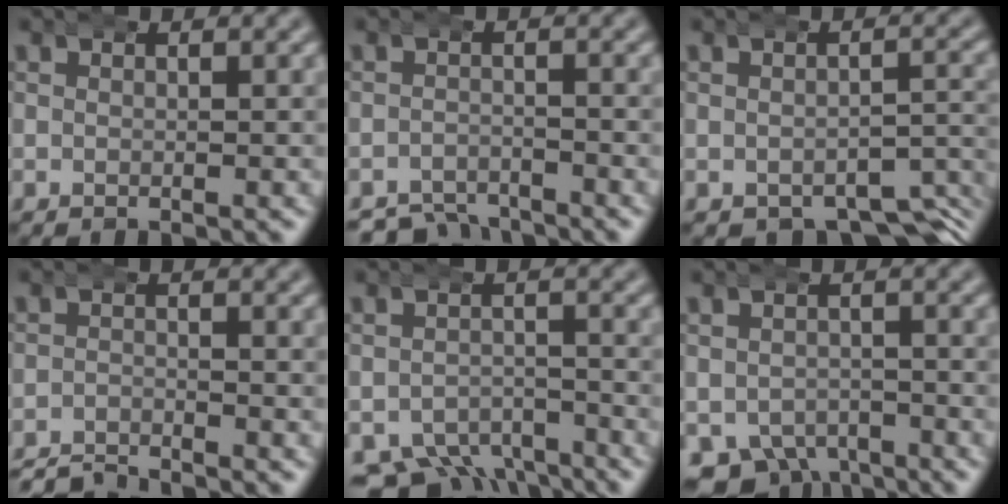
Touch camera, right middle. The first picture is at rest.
{"total": 5.0, "force": [-4.6, 1.9, 0.8], "torque": [-0.004, -0.020, -0.073]}
{"total": 8.7, "force": [-7.3, 3.8, 2.9], "torque": [-0.005, -0.013, -0.107]}
{"total": 3.4, "force": [-3.3, 0.6, 0.2], "torque": [-0.008, -0.013, -0.058]}
{"total": 7.0, "force": [-5.1, 4.1, 2.4], "torque": [-0.042, -0.036, -0.076]}
{"total": 7.0, "force": [-4.3, 4.9, 2.6], "torque": [-0.048, -0.039, -0.058]}